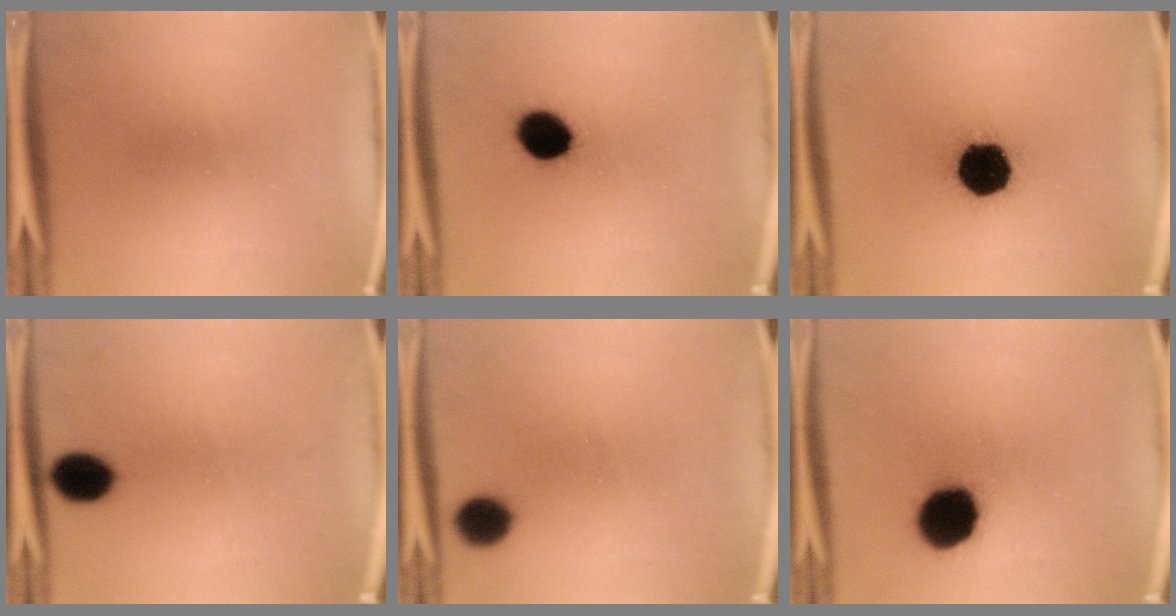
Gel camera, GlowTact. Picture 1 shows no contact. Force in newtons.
{"total": 9.2}
{"total": 18.2}
{"total": 6.3}
{"total": 6.0}
{"total": 14.1}